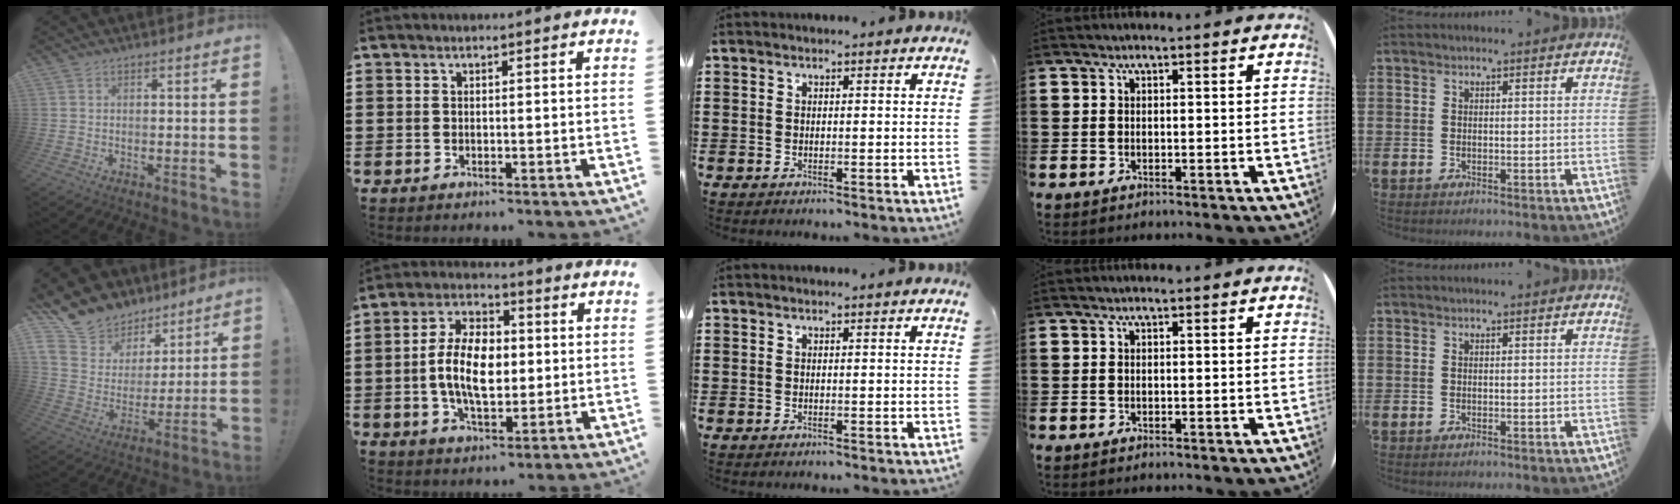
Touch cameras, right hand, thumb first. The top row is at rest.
{"thumb": {"total": 13.5, "force": [10.1, 8.7, 2.3], "torque": [-0.052, -0.081, 0.201]}, "index": {"total": 9.3, "force": [-0.4, 5.2, 7.8], "torque": [-0.171, 0.005, -0.011]}}